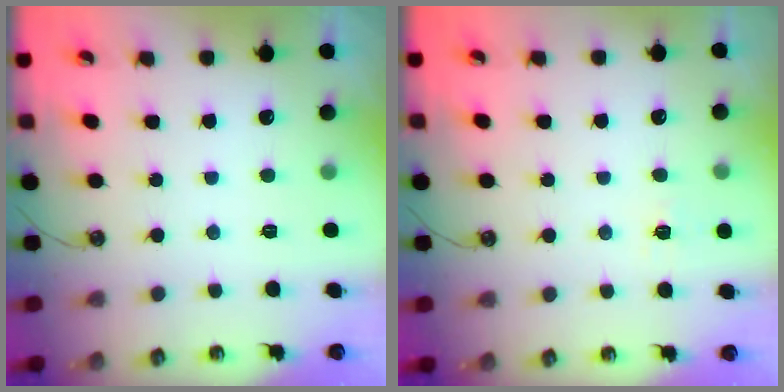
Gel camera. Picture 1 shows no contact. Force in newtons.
{"total": 5.6, "press": 5.6, "slide": 0.6}